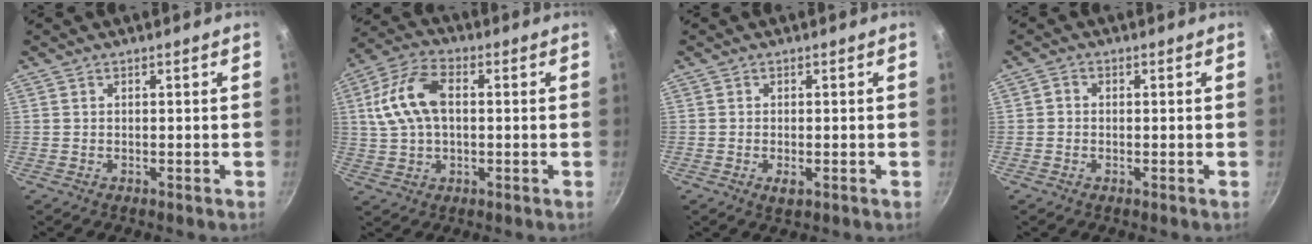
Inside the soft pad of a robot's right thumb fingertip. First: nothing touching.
{"total": 12.2, "force": [1.5, 7.4, 9.5], "torque": [-0.181, 0.025, 0.020]}
{"total": 1.7, "force": [-0.5, 0.8, 1.4], "torque": [-0.028, -0.004, -0.007]}
{"total": 1.2, "force": [-0.3, 1.1, 0.5], "torque": [-0.010, 0.005, -0.008]}